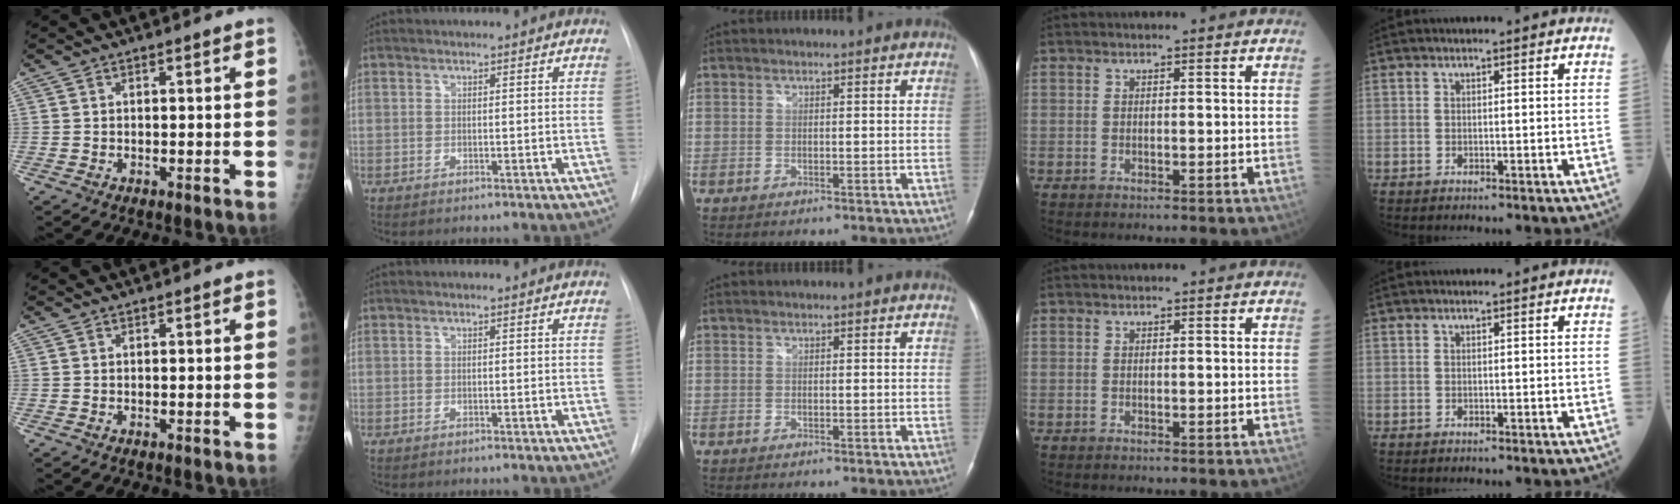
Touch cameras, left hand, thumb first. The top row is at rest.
{}